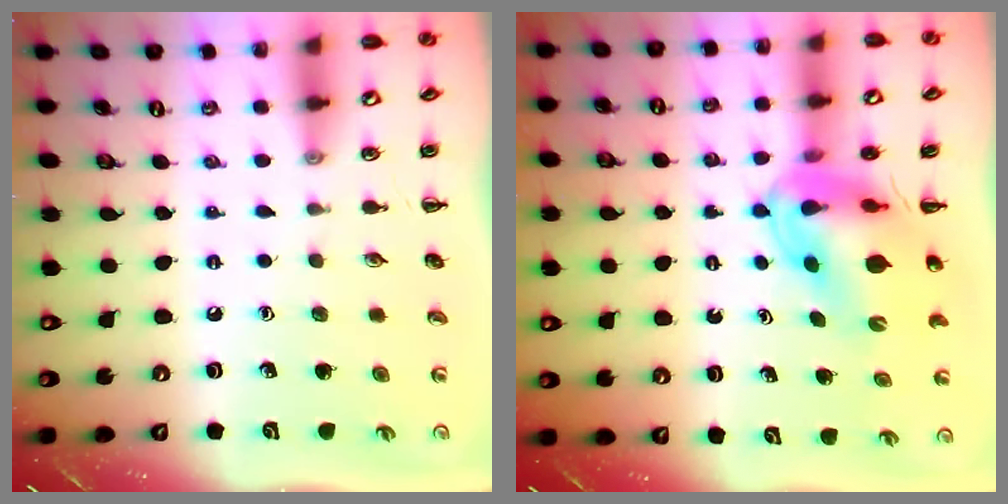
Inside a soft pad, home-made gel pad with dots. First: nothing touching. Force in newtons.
{"total": 10.9, "press": 10.3, "slide": 3.5}